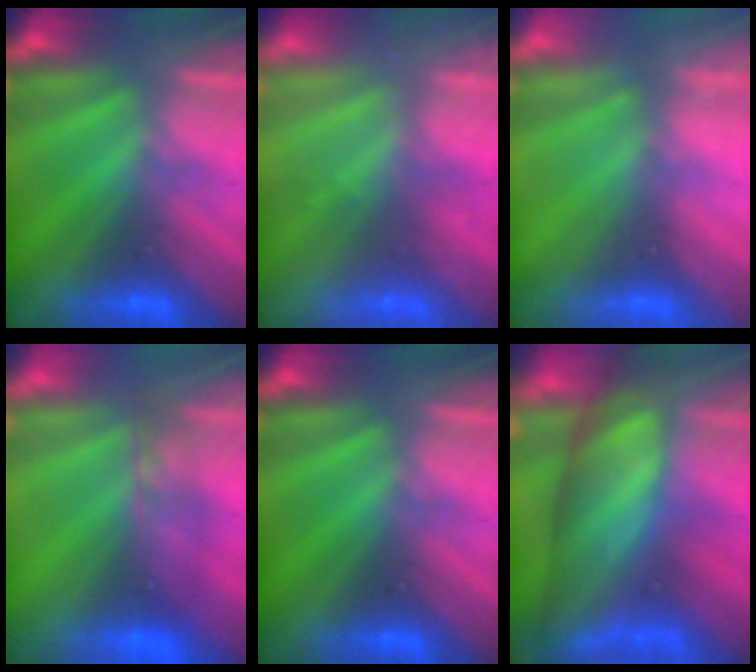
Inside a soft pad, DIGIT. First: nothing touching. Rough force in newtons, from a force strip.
{"total": 2.3}
{"total": 2.2}
{"total": 6.9}
{"total": 0.0}
{"total": 11.2}